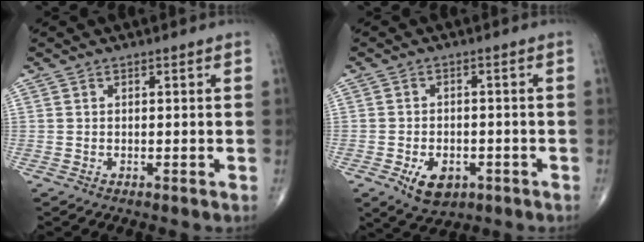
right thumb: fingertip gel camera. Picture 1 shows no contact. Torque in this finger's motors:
{"motor_torque": [0.02, 0.05, 0.32, 0.19, 0.10]}